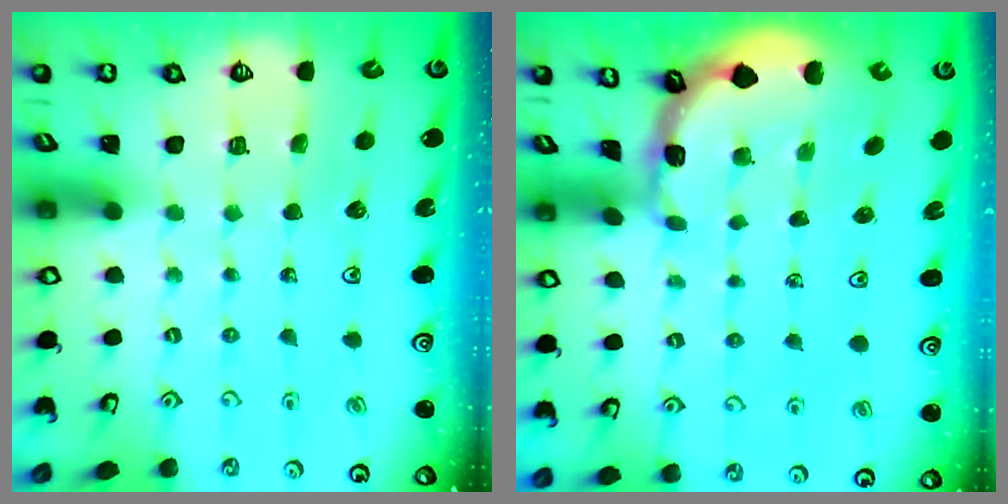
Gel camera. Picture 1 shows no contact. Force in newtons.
{"total": 1.5, "press": 1.5, "slide": 0.1}